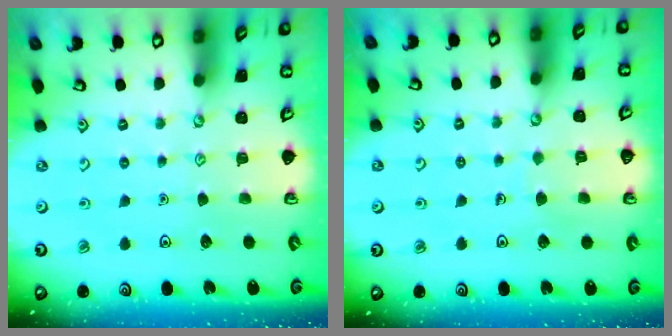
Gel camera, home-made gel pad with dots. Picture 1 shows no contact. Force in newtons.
{"total": 2.3, "press": 2.3, "slide": 0.1}